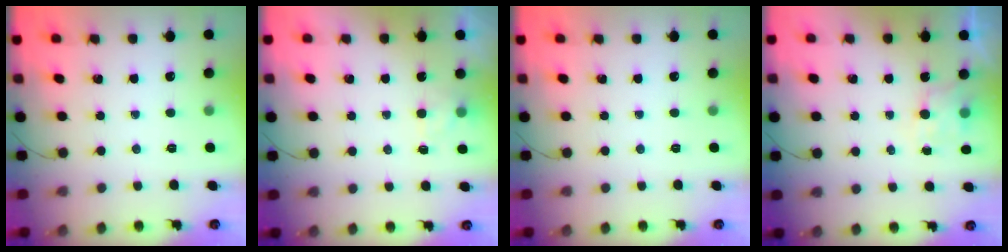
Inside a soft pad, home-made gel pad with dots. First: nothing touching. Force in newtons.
{"total": 2.0, "press": 1.5, "slide": 1.3}
{"total": 0.0}
{"total": 4.3, "press": 4.3, "slide": 0.7}